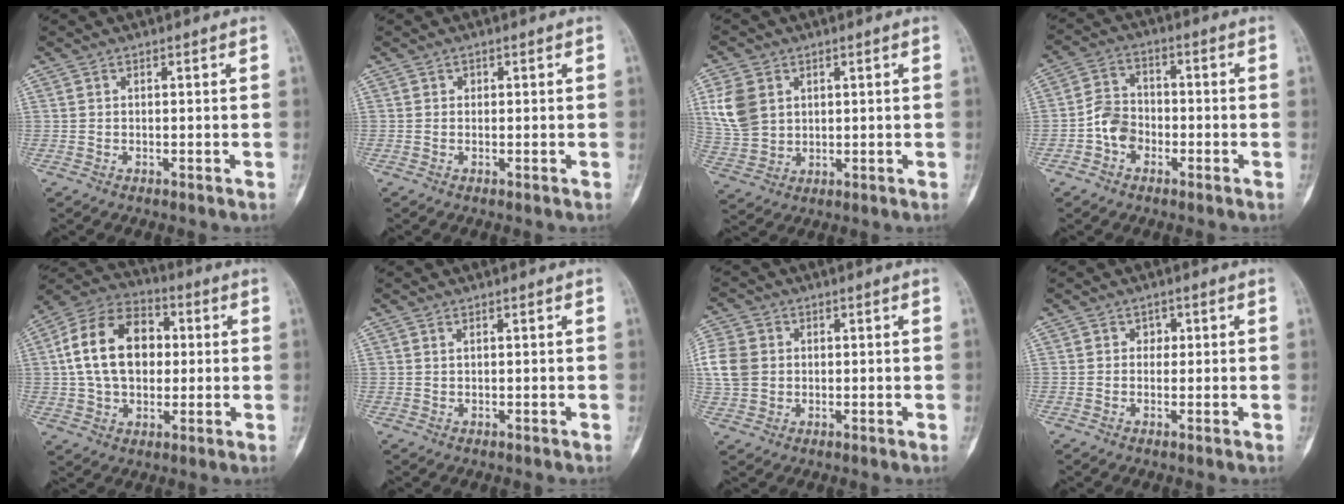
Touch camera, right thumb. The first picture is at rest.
{"total": 0.6, "force": [0.2, 0.6, 0.1], "torque": [0.004, 0.002, 0.002]}
{"total": 9.2, "force": [2.9, 7.0, 5.2], "torque": [-0.097, -0.007, 0.067]}
{"total": 6.4, "force": [-2.2, 5.0, 3.3], "torque": [-0.041, 0.028, -0.049]}
{"total": 17.6, "force": [2.3, 12.0, 12.6], "torque": [-0.202, 0.022, 0.035]}
{"total": 0.7, "force": [0.4, 0.4, 0.4], "torque": [-0.007, 0.002, 0.010]}
{"total": 10.8, "force": [1.3, 9.1, 5.7], "torque": [-0.137, 0.010, 0.025]}
{"total": 1.7, "force": [0.4, 1.5, 0.7], "torque": [0.007, 0.002, 0.000]}